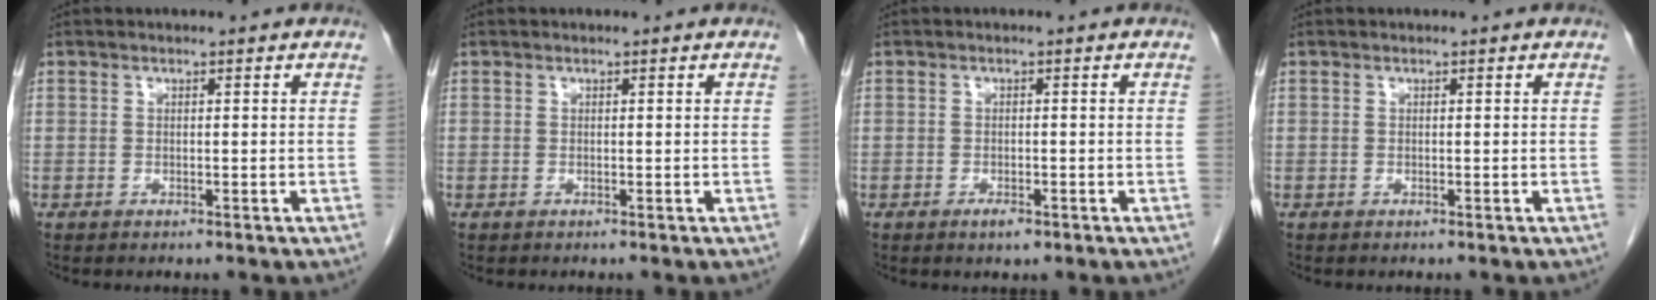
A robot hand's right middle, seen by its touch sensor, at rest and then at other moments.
{"total": 0.0}
{"total": 1.4, "force": [-0.9, 0.2, 1.0], "torque": [-0.017, 0.000, -0.011]}
{"total": 0.0}